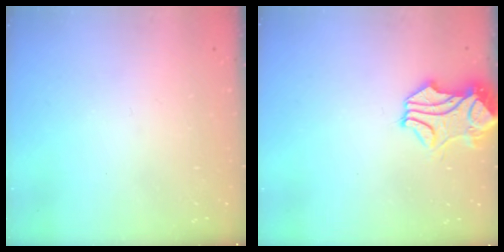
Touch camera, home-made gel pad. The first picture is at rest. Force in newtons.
{"total": 1.9, "press": 1.4, "slide": 1.2}